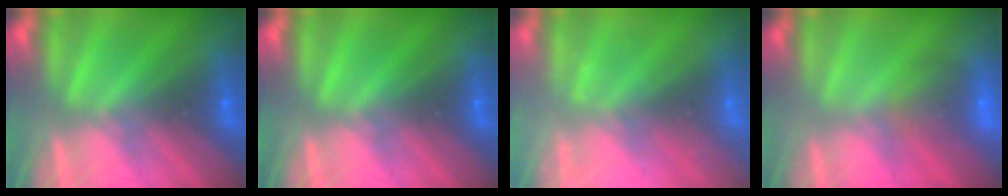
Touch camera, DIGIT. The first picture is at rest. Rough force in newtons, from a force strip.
{"total": 0.0}
{"total": 2.2}
{"total": 5.7}